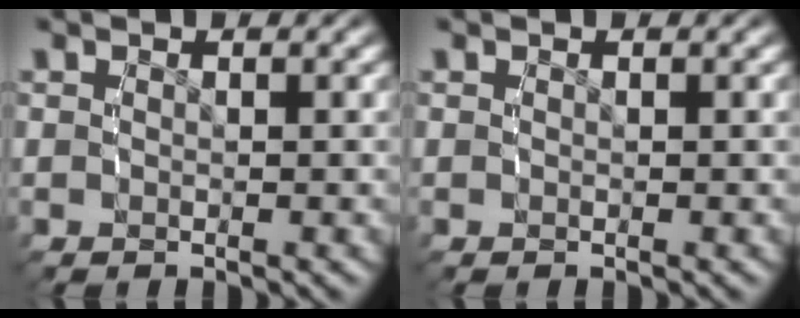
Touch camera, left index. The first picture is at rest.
{"total": 0.0}